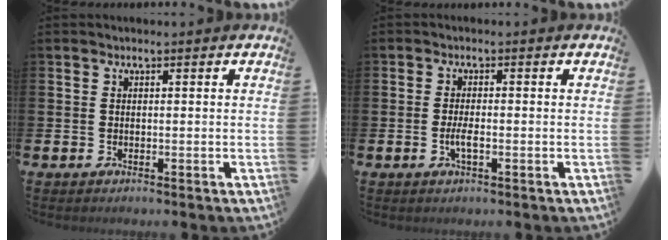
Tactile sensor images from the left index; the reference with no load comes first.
{"total": 2.2, "force": [-0.6, 0.6, 2.0], "torque": [-0.036, 0.000, -0.011]}